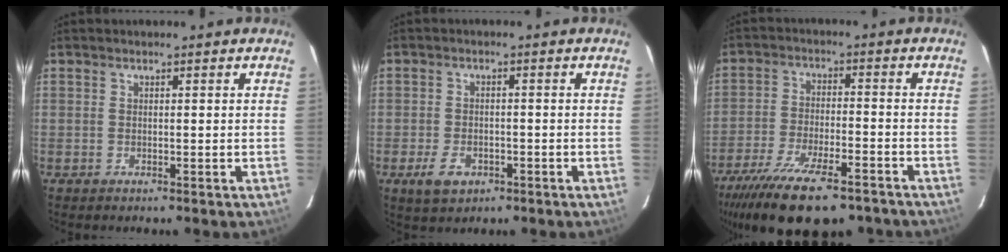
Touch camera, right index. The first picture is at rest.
{"total": 5.3, "force": [-2.6, 3.4, 3.1], "torque": [-0.073, -0.003, -0.041]}
{"total": 18.9, "force": [-14.3, 5.6, 11.0], "torque": [-0.223, -0.045, -0.225]}